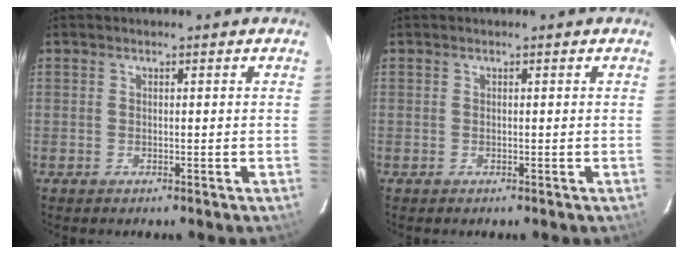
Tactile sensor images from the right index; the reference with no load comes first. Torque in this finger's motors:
{"motor_torque": [-0.02, 0.10, 0.01, 0.00]}